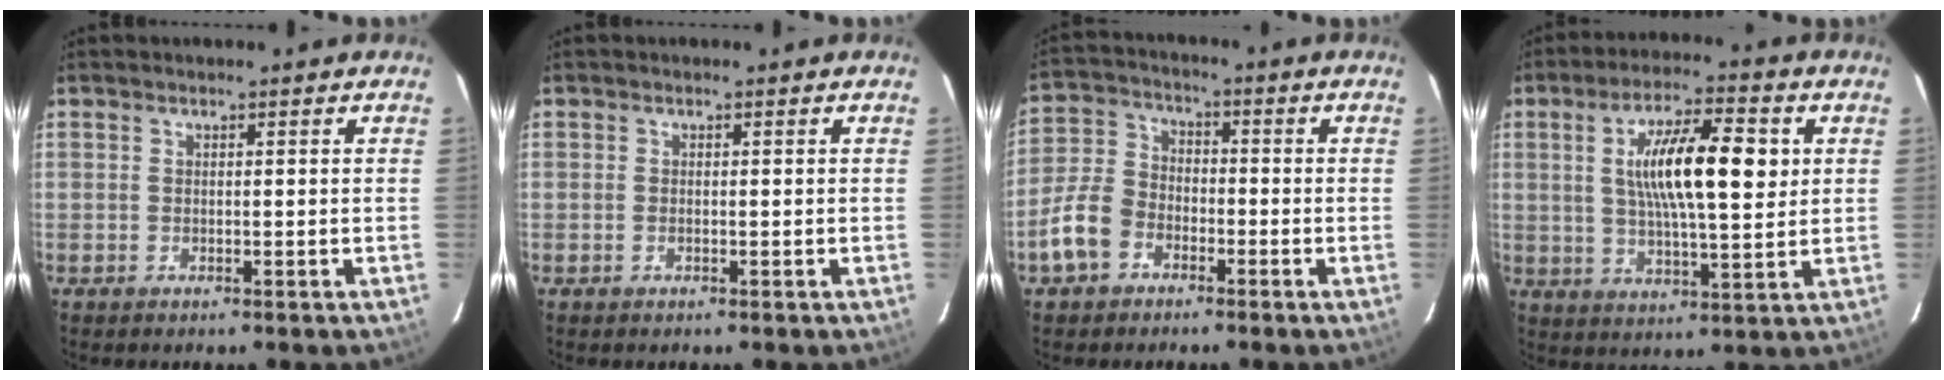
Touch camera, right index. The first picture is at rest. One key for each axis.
{"total": 0.6, "fx": -0.2, "fy": 0.4, "fz": 0.4, "tx": -0.008, "ty": 0.001, "tz": -0.004}
{"total": 9.0, "fx": -4.7, "fy": 6.4, "fz": 4.3, "tx": -0.098, "ty": 0.022, "tz": -0.094}
{"total": 13.8, "fx": 2.9, "fy": 3.5, "fz": 13.0, "tx": -0.227, "ty": 0.012, "tz": 0.050}